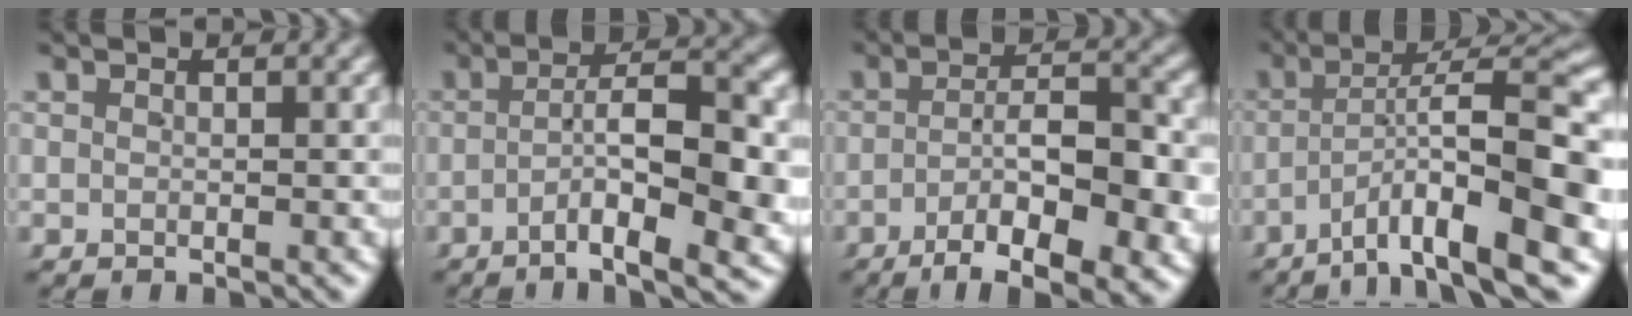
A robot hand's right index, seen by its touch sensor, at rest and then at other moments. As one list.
[{"total": 8.0, "force": [-2.7, 2.1, 7.3], "torque": [-0.101, -0.011, -0.035]}, {"total": 9.9, "force": [-5.7, 3.3, 7.3], "torque": [-0.105, -0.020, -0.076]}, {"total": 11.9, "force": [-3.6, 3.7, 10.7], "torque": [-0.140, 0.006, -0.053]}]